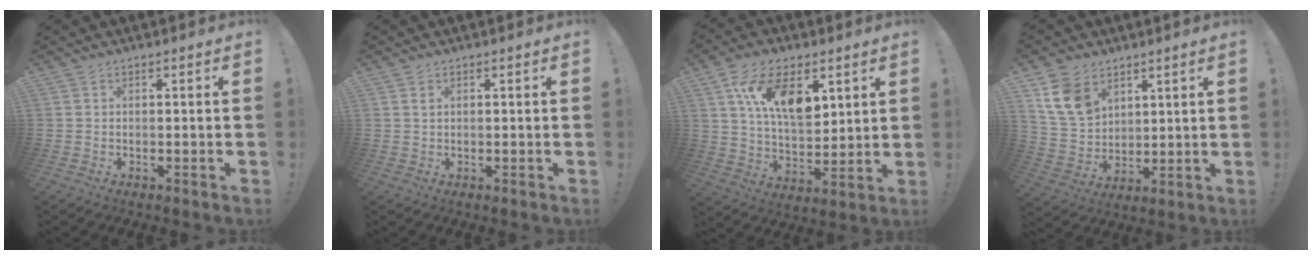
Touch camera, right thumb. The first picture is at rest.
{"total": 1.0, "force": [0.5, 0.5, 0.7], "torque": [-0.006, -0.003, 0.007]}
{"total": 15.7, "force": [7.4, 8.7, 10.8], "torque": [-0.177, -0.020, 0.137]}
{"total": 12.6, "force": [6.9, 8.9, 5.6], "torque": [-0.102, -0.028, 0.143]}